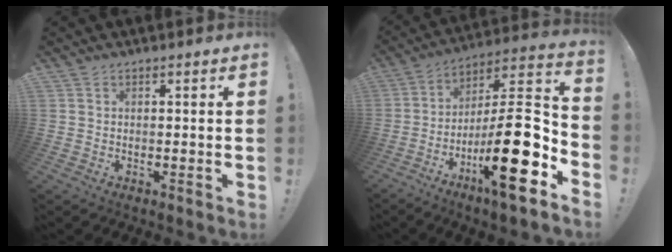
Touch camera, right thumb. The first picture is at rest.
{"total": 23.0, "force": [-9.1, 5.3, 20.5], "torque": [-0.334, 0.037, -0.151]}